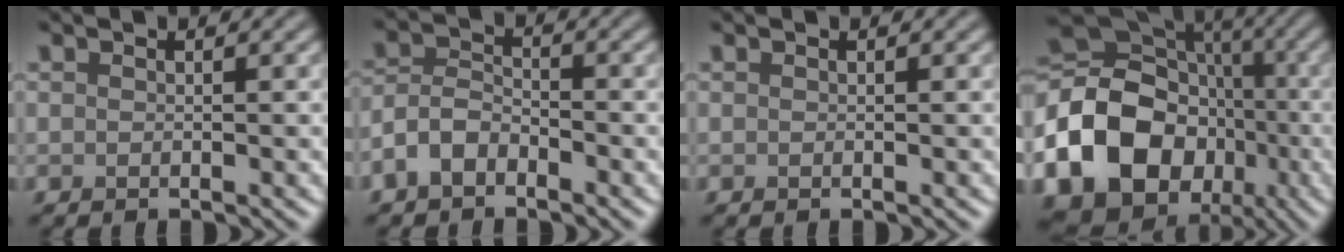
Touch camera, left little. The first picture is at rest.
{"total": 3.1, "force": [-2.1, 1.6, 1.6], "torque": [-0.032, 0.007, -0.050]}
{"total": 0.0}
{"total": 21.4, "force": [-6.7, 17.8, 9.7], "torque": [-0.200, -0.021, -0.139]}